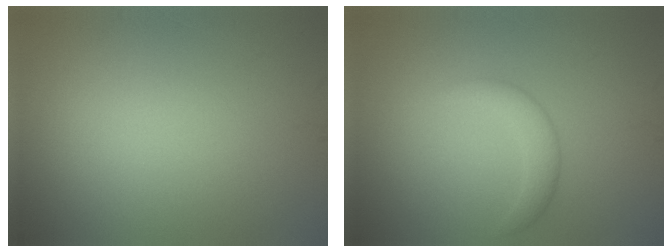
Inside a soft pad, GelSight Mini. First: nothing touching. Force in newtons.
{"total": 2.3, "press": 2.3, "slide": 0.2}